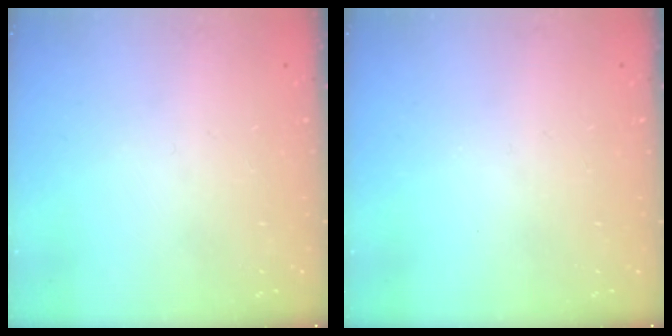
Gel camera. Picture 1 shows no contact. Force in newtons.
{"total": 0.0}